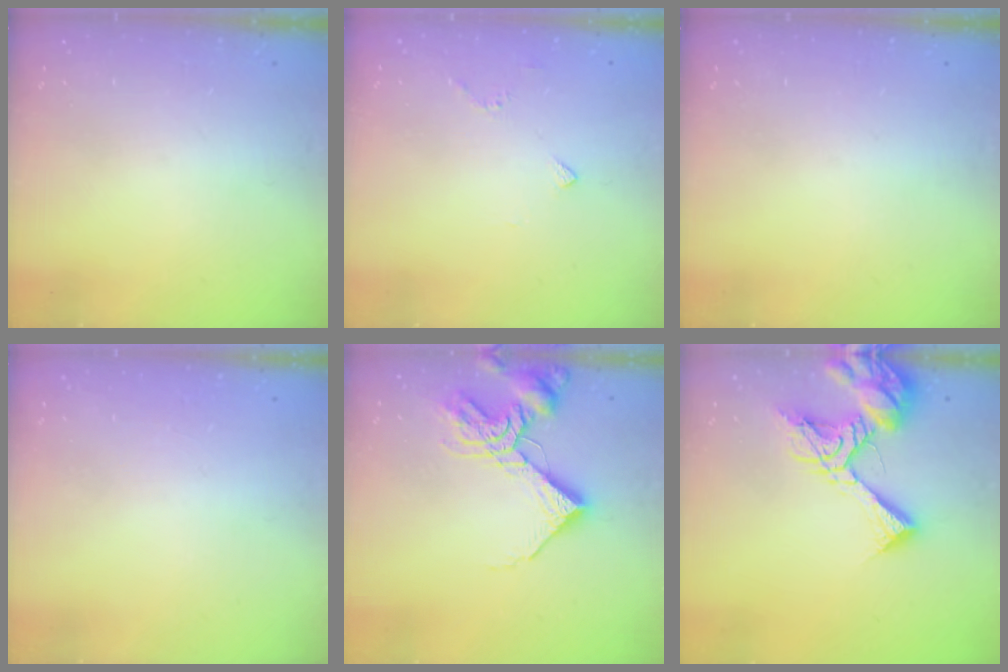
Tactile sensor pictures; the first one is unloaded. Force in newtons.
{"total": 2.4, "press": 2.4, "slide": 0.6}
{"total": 0.0}
{"total": 2.0, "press": 2.0, "slide": 0.1}
{"total": 11.2, "press": 11.0, "slide": 1.6}
{"total": 14.0, "press": 14.0, "slide": 1.5}